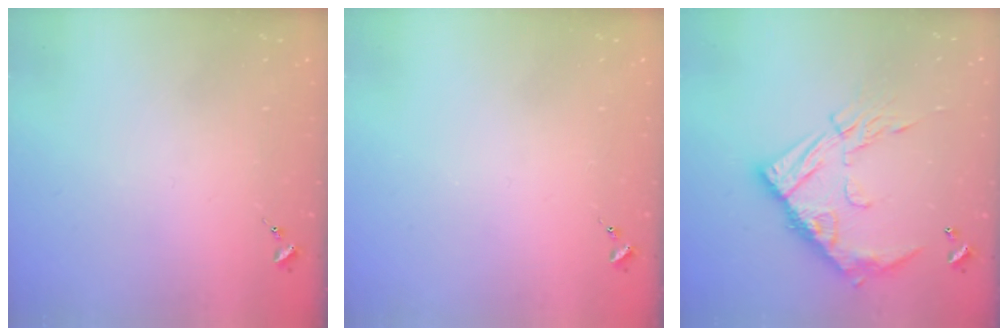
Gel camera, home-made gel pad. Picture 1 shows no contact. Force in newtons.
{"total": 0.0}
{"total": 17.2, "press": 17.2, "slide": 1.3}